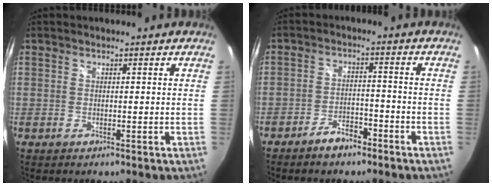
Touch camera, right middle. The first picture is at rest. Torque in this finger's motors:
{"motor_torque": [0.80, -1.33, 0.04, 0.01]}